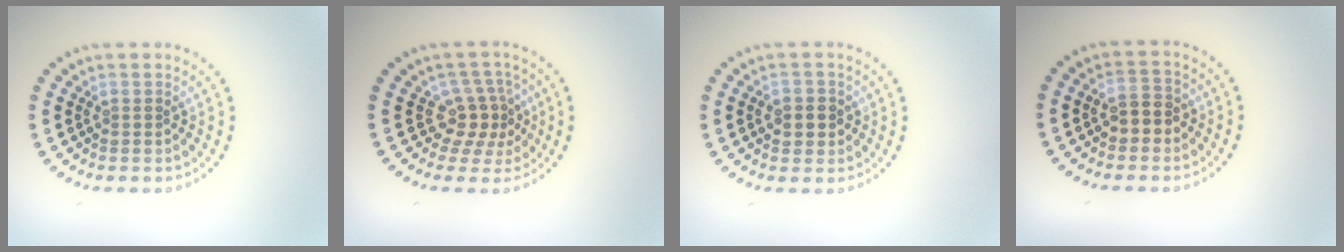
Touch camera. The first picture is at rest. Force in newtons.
{"total": 3.2, "press": 2.4, "slide": 2.1}
{"total": 2.3, "press": 2.2, "slide": 0.6}
{"total": 2.4, "press": 2.3, "slide": 0.6}